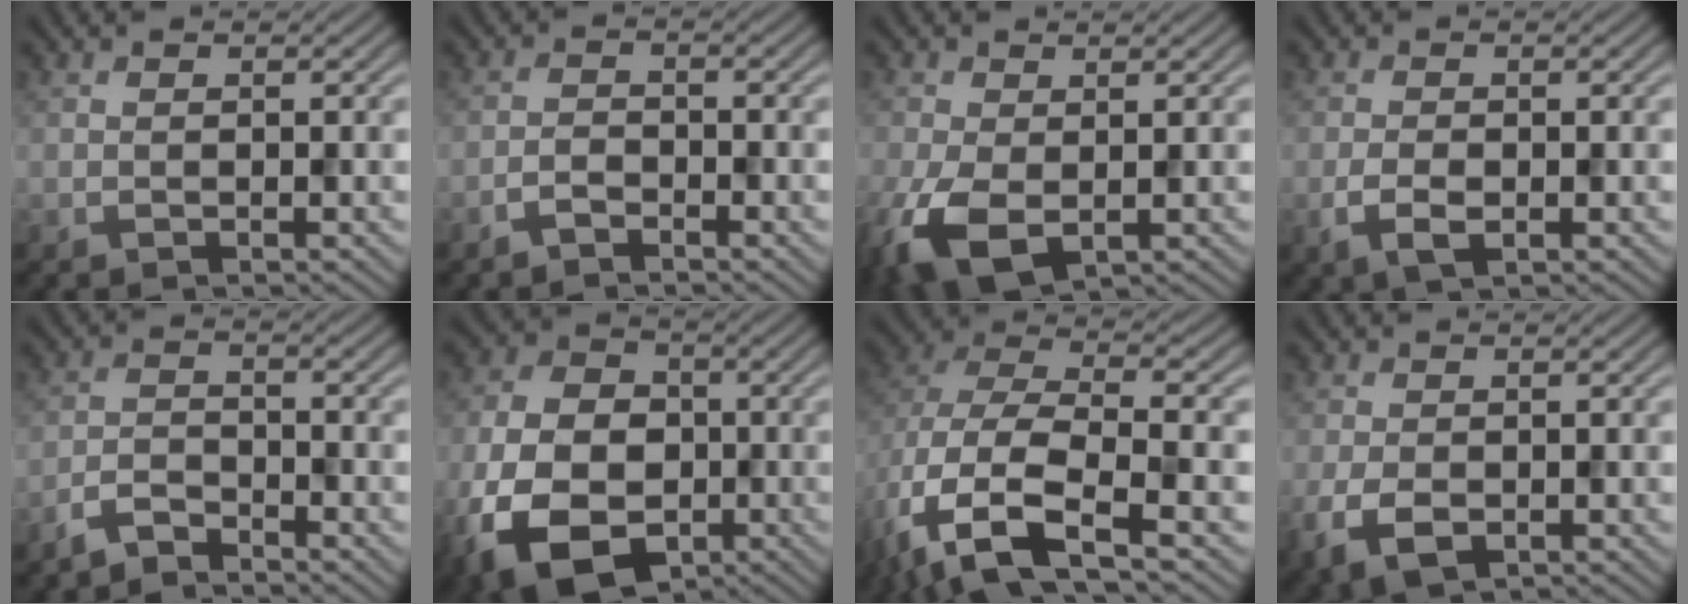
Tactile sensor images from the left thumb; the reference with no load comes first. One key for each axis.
{"total": 1.8, "fx": -1.5, "fy": 0.6, "fz": 0.8, "tx": -0.015, "ty": 0.003, "tz": -0.036}
{"total": 7.3, "fx": -2.4, "fy": 4.5, "fz": 5.3, "tx": -0.144, "ty": -0.026, "tz": -0.044}
{"total": 3.0, "fx": -1.1, "fy": 1.6, "fz": 2.3, "tx": -0.051, "ty": -0.007, "tz": -0.021}
{"total": 3.4, "fx": -3.0, "fy": 0.8, "fz": 1.3, "tx": -0.027, "ty": 0.000, "tz": -0.072}
{"total": 13.9, "fx": -5.2, "fy": 9.8, "fz": 8.4, "tx": -0.198, "ty": -0.036, "tz": -0.101}
{"total": 12.4, "fx": -4.3, "fy": 6.5, "fz": 9.7, "tx": -0.234, "ty": -0.023, "tz": -0.073}
{"total": 4.7, "fx": -1.7, "fy": 2.9, "fz": 3.2, "tx": -0.081, "ty": -0.016, "tz": -0.033}